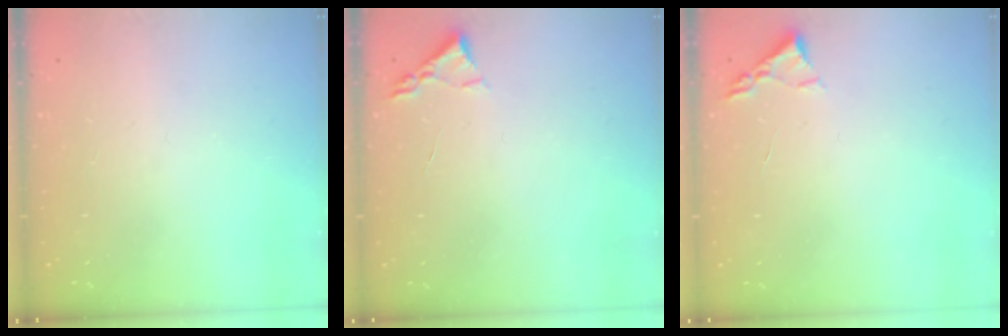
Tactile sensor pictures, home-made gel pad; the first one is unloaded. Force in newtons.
{"total": 2.2, "press": 2.2, "slide": 0.3}
{"total": 2.4, "press": 2.3, "slide": 0.3}